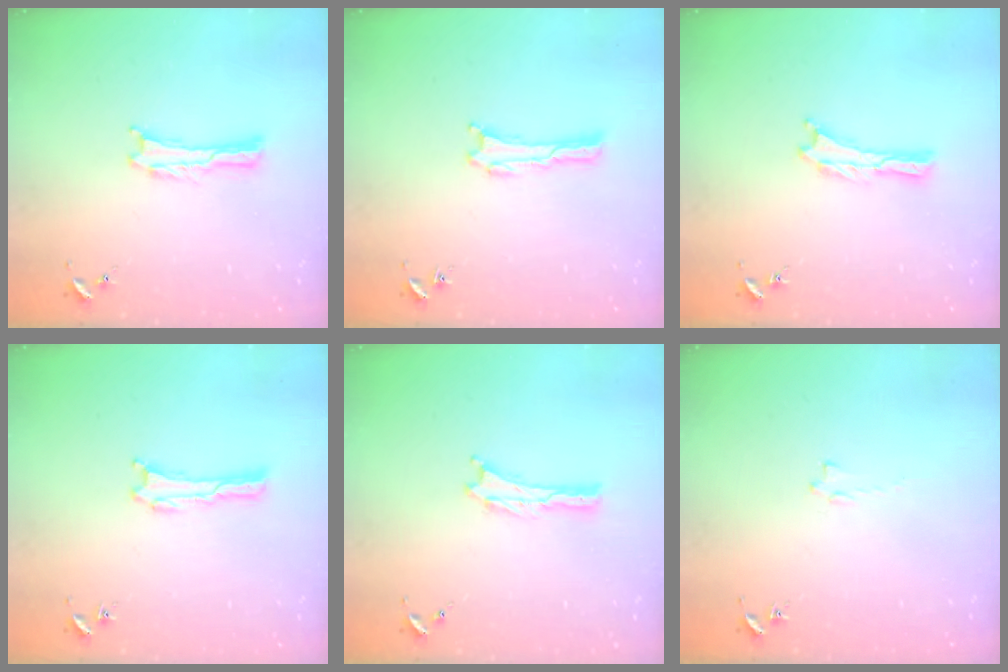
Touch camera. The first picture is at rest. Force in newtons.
{"total": 0.0}
{"total": 0.0}
{"total": 0.0}
{"total": 0.0}
{"total": 0.8, "press": 0.7, "slide": 0.2}